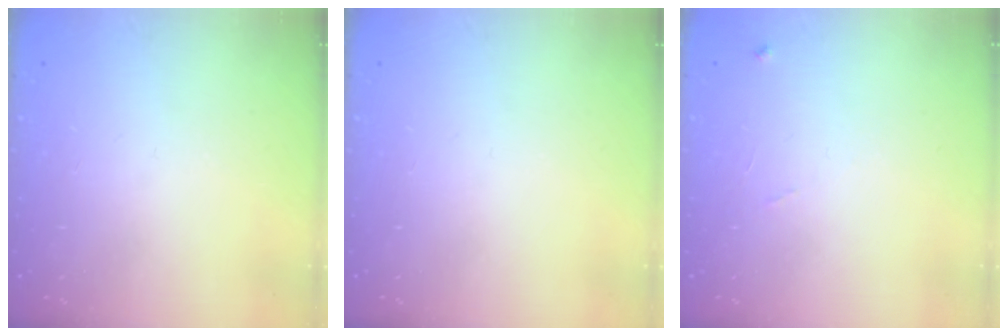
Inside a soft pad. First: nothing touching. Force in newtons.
{"total": 0.0}
{"total": 6.2, "press": 6.2, "slide": 0.8}